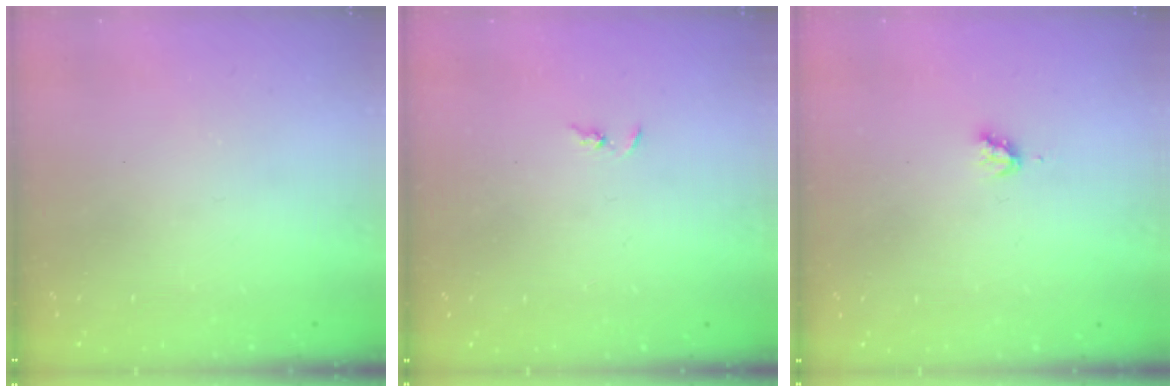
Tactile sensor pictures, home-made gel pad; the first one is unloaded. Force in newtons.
{"total": 1.3, "press": 1.2, "slide": 0.3}
{"total": 2.8, "press": 2.8, "slide": 0.3}